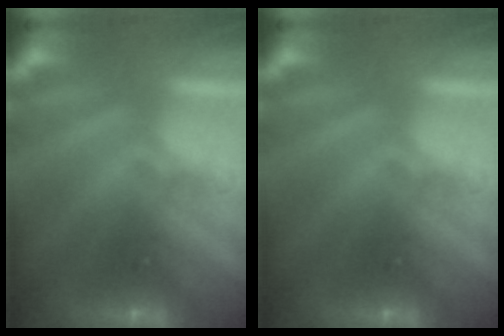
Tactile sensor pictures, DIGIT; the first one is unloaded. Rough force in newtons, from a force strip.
{"total": 0.0}